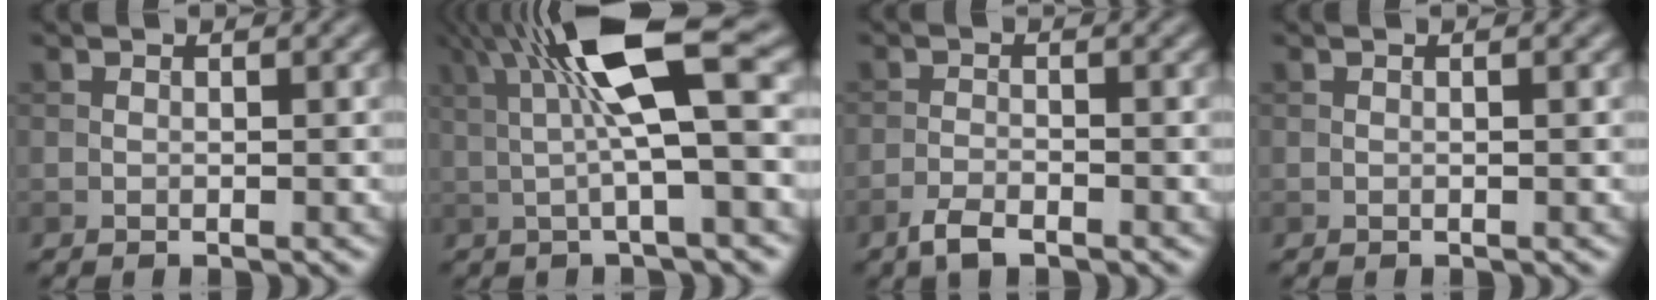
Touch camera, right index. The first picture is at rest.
{"total": 9.2, "force": [2.4, 1.9, 8.7], "torque": [-0.145, 0.013, 0.037]}
{"total": 2.3, "force": [-1.7, 0.7, 1.4], "torque": [-0.030, 0.000, -0.038]}
{"total": 0.0}